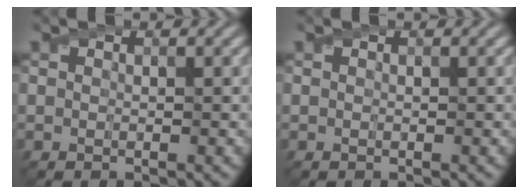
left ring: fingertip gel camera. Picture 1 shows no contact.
{"total": 0.0}